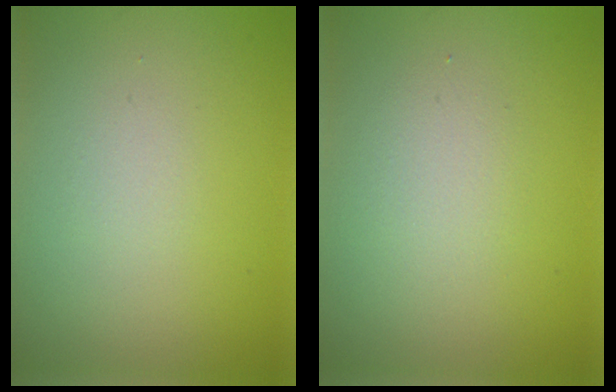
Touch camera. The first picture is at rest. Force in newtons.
{"total": 1.8, "press": 1.8, "slide": 0.1}